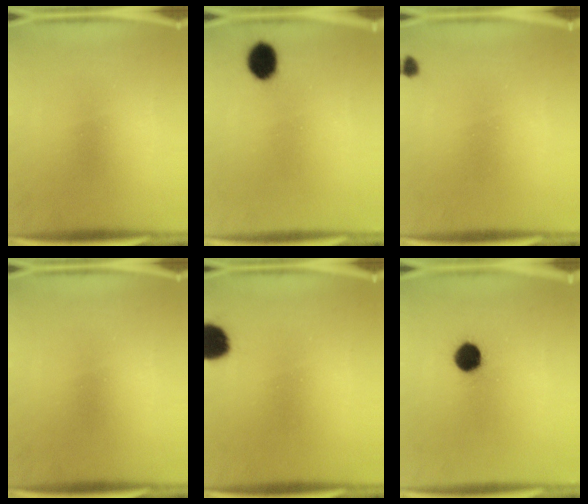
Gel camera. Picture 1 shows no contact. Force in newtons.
{"total": 6.4}
{"total": 1.0}
{"total": 0.0}
{"total": 7.6}
{"total": 6.8}